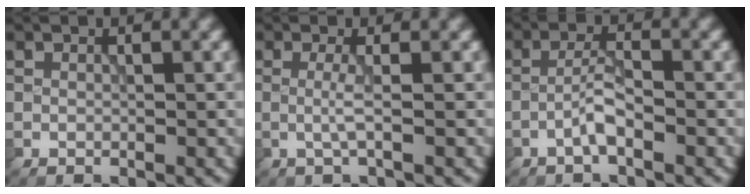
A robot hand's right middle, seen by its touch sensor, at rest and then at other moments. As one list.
[{"total": 1.5, "force": [-0.2, 0.1, 1.5], "torque": [-0.034, -0.002, -0.006]}, {"total": 2.3, "force": [-1.3, 0.4, 1.9], "torque": [-0.038, 0.009, -0.030]}]